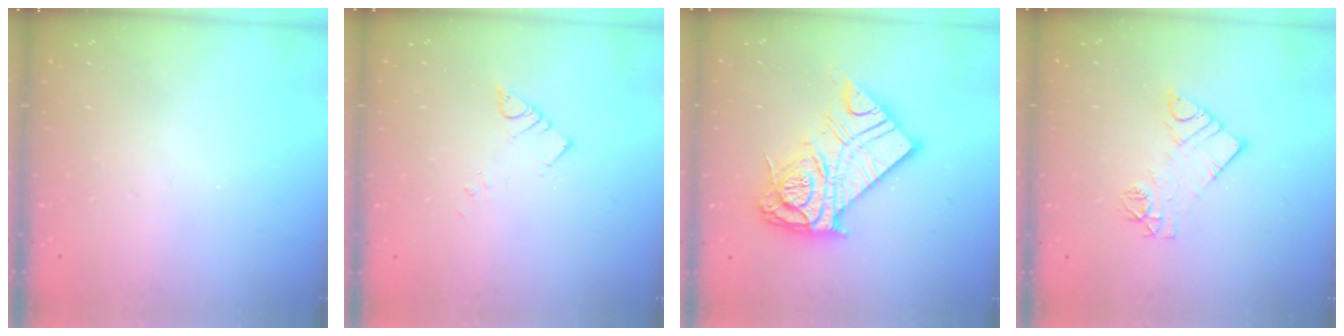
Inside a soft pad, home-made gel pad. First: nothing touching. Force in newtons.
{"total": 2.5, "press": 2.5, "slide": 0.3}
{"total": 20.3, "press": 20.1, "slide": 2.2}
{"total": 9.4, "press": 9.4, "slide": 0.7}